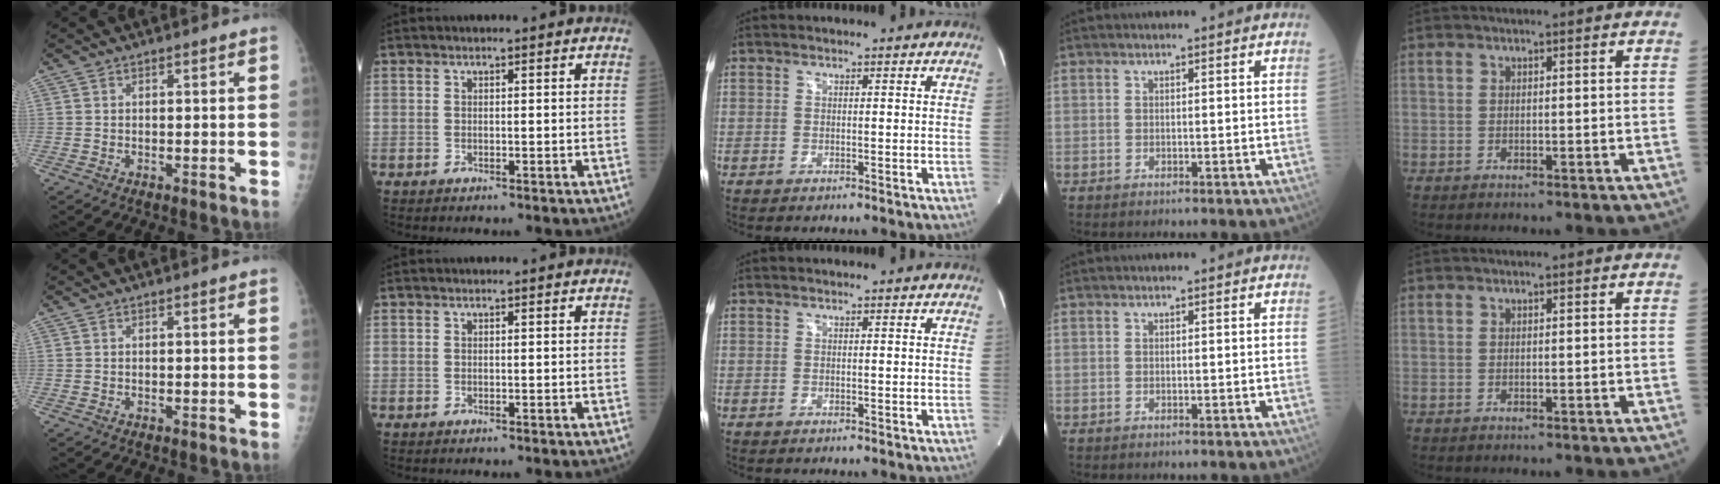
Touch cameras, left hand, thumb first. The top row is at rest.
{}